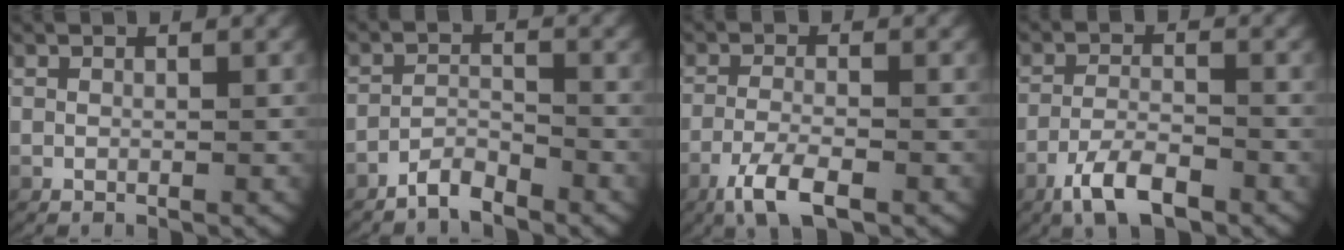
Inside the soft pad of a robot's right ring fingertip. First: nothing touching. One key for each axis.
{"total": 2.9, "fx": -2.7, "fy": 0.7, "fz": 0.7, "tx": -0.013, "ty": -0.002, "tz": -0.053}
{"total": 4.7, "fx": -2.8, "fy": 1.6, "fz": 3.4, "tx": -0.077, "ty": -0.020, "tz": -0.040}
{"total": 5.0, "fx": -3.3, "fy": 2.0, "fz": 3.2, "tx": -0.054, "ty": -0.009, "tz": -0.055}